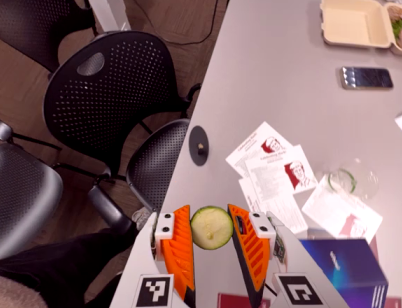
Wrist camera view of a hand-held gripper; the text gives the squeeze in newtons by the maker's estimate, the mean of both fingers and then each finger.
{"total": 9.7, "left": 9.8, "right": 9.5}